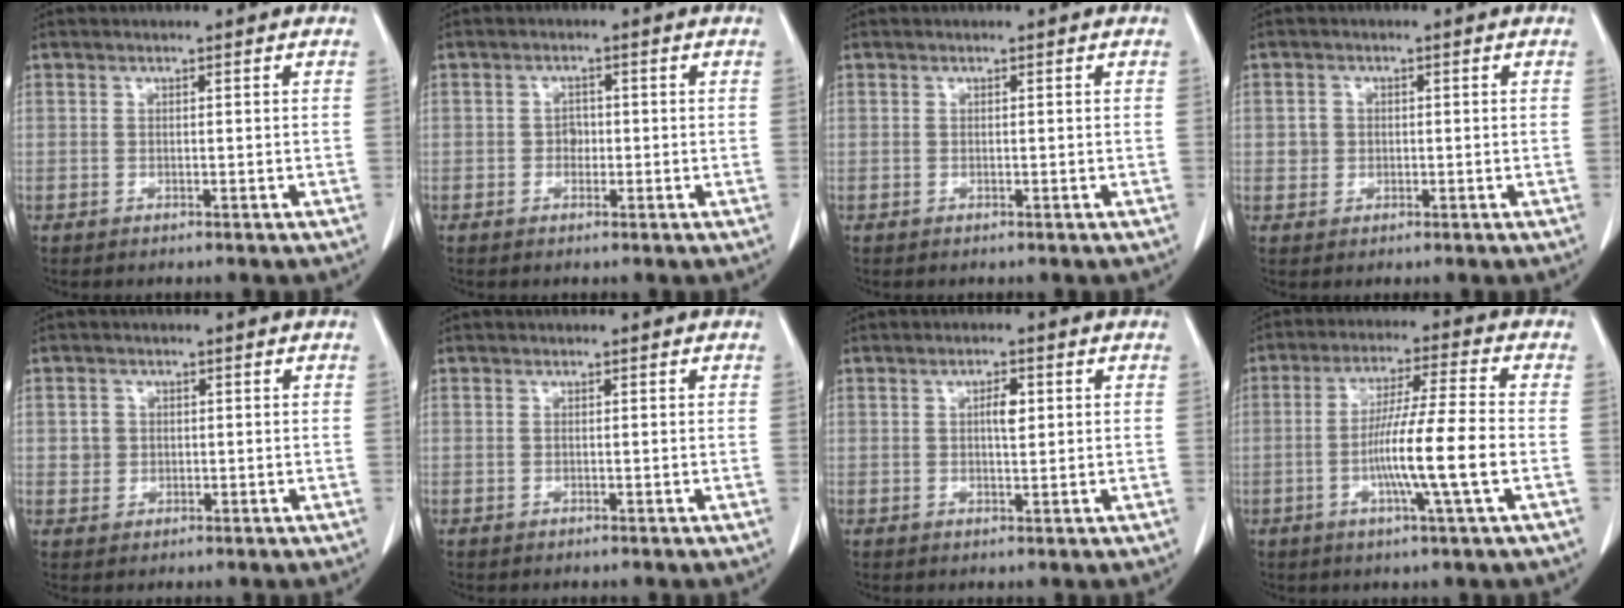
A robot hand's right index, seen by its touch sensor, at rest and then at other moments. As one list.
[{"total": 1.7, "force": [-0.2, 1.3, 1.0], "torque": [-0.013, 0.005, -0.005]}, {"total": 0.0}, {"total": 2.1, "force": [0.2, 2.1, 0.5], "torque": [-0.008, 0.006, 0.004]}, {"total": 2.5, "force": [0.4, 2.4, 0.5], "torque": [-0.007, 0.005, 0.008]}, {"total": 0.0}, {"total": 2.6, "force": [0.6, 0.8, 2.4], "torque": [-0.043, 0.001, 0.009]}, {"total": 11.0, "force": [-2.6, -0.9, 10.7], "torque": [-0.195, -0.007, -0.052]}]